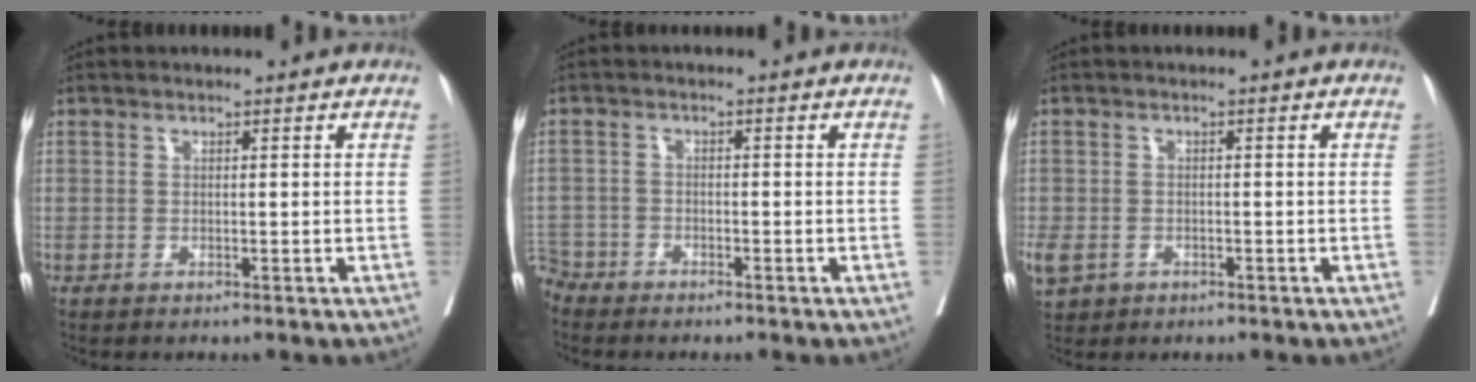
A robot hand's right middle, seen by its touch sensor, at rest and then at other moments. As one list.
[{"total": 3.6, "force": [-3.2, 1.5, -0.6], "torque": [0.010, -0.001, -0.068]}, {"total": 6.5, "force": [-3.3, 4.5, 3.3], "torque": [-0.097, -0.007, -0.048]}]